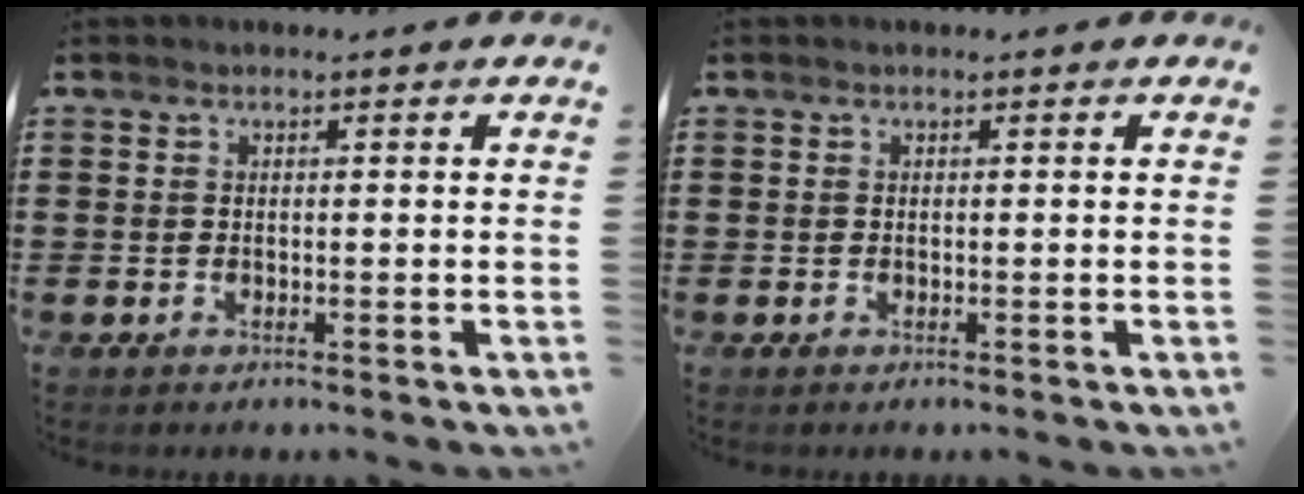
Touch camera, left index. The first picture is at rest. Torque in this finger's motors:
{"motor_torque": [0.05, 0.00, 0.01, -0.01]}